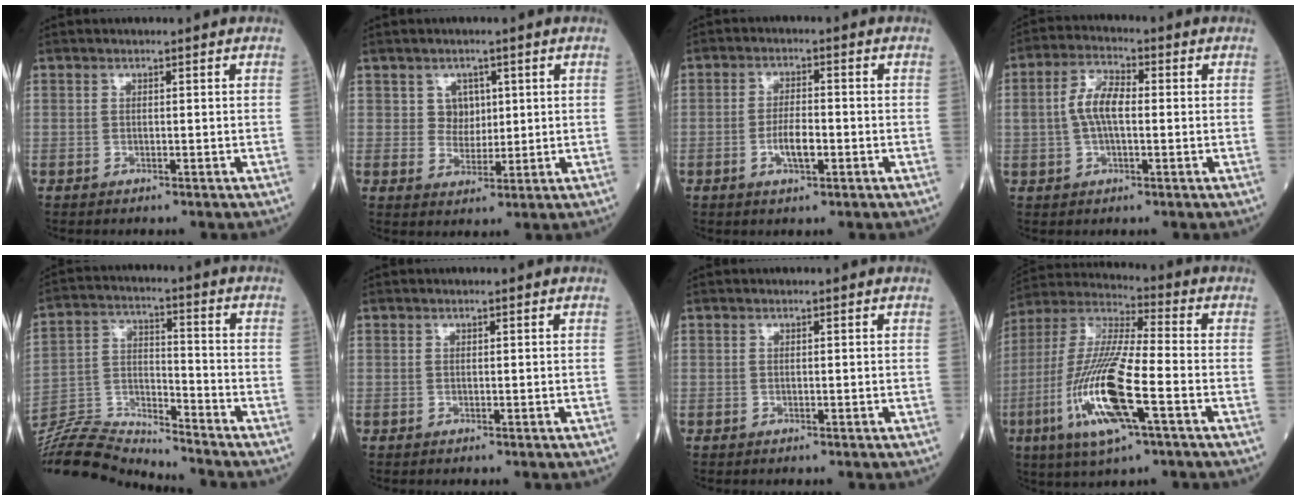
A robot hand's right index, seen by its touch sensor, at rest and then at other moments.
{"total": 3.4, "force": [1.2, 3.0, 1.0], "torque": [-0.011, 0.004, 0.020]}
{"total": 4.3, "force": [-1.3, 1.2, 3.9], "torque": [-0.073, 0.002, -0.023]}
{"total": 6.3, "force": [0.2, 2.7, 5.8], "torque": [-0.120, 0.014, -0.001]}
{"total": 13.3, "force": [-13.3, 0.0, 0.9], "torque": [-0.026, 0.032, -0.247]}
{"total": 0.0}
{"total": 0.0}
{"total": 17.6, "force": [-5.7, 2.3, 16.5], "torque": [-0.349, -0.017, -0.106]}